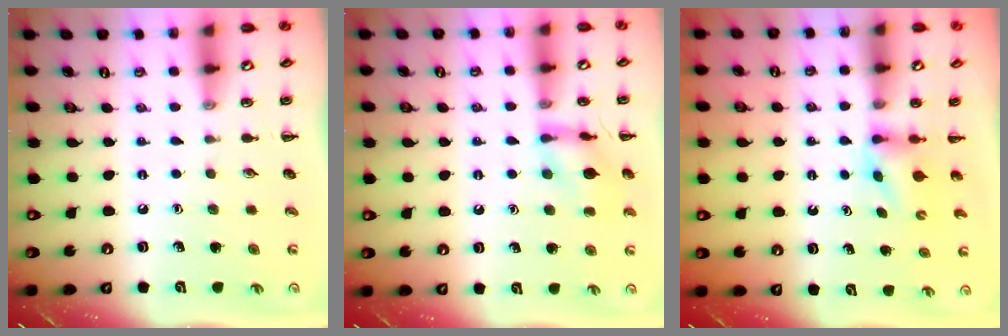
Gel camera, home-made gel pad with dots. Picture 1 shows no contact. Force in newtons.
{"total": 11.8, "press": 11.8, "slide": 0.2}
{"total": 3.7, "press": 3.5, "slide": 1.3}